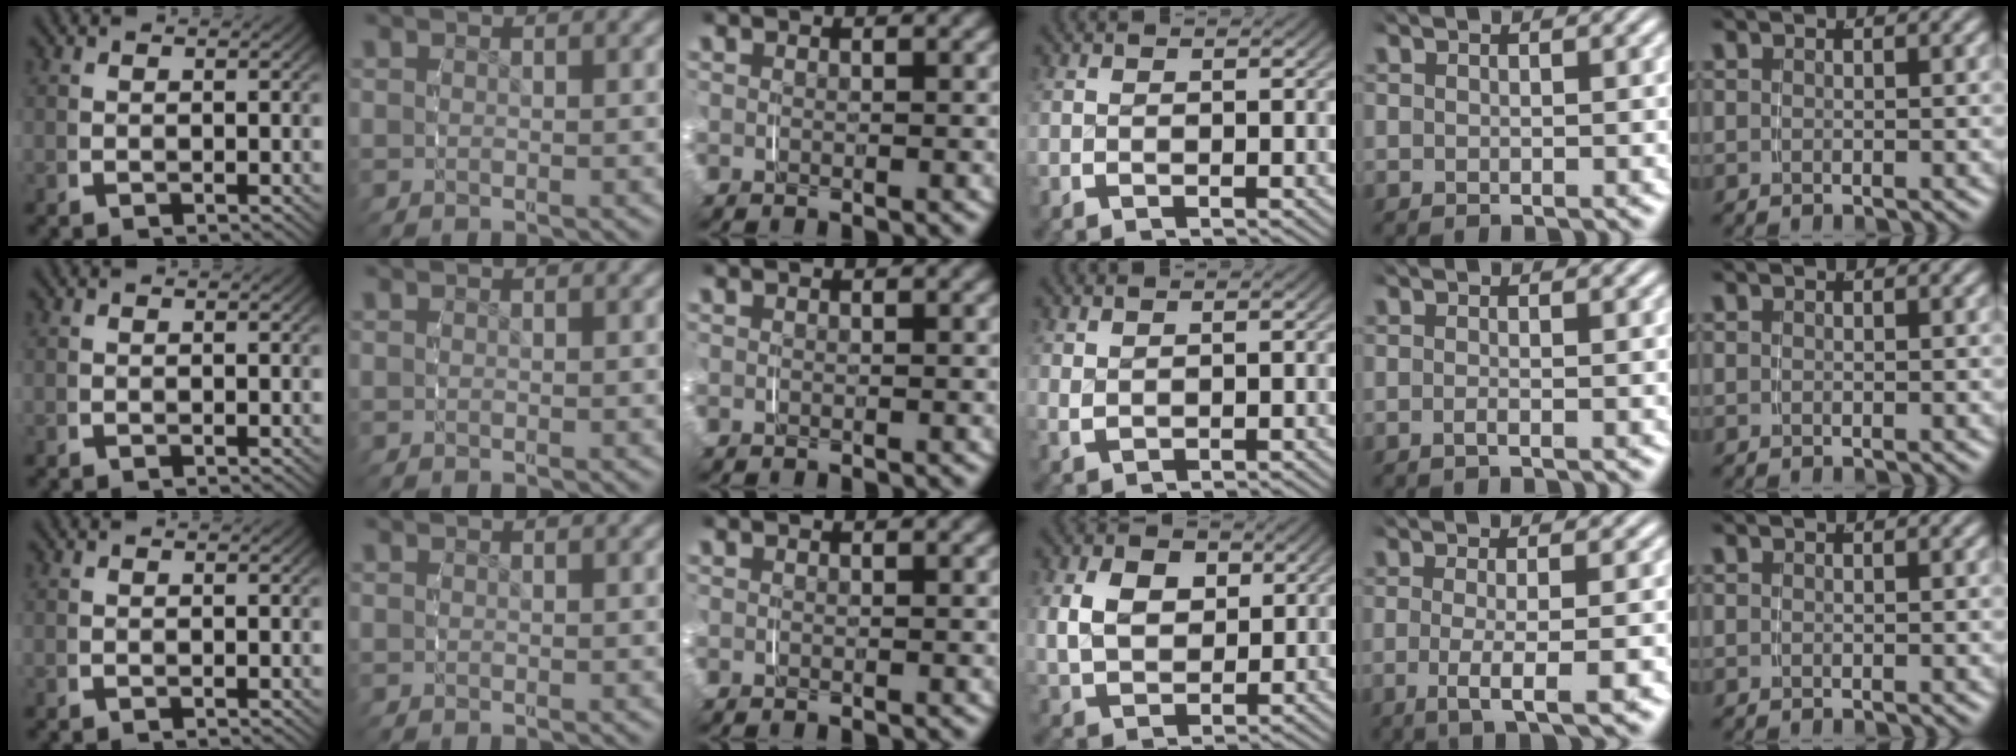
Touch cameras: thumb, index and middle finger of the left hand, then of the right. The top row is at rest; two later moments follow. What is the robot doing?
{"motion": "grasp_and_lifting", "object": "pen bag"}